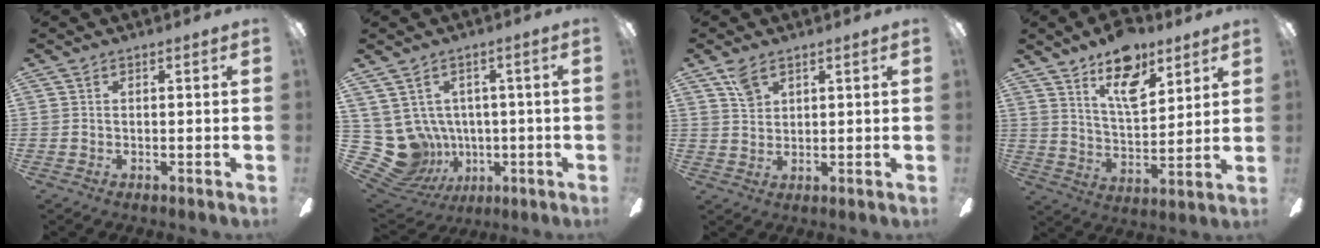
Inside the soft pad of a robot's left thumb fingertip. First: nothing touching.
{"total": 11.0, "force": [-0.3, 10.5, 3.3], "torque": [-0.127, -0.010, 0.010]}
{"total": 4.3, "force": [2.9, 2.3, 2.2], "torque": [-0.035, -0.007, 0.052]}
{"total": 14.3, "force": [9.4, 6.5, 8.7], "torque": [-0.133, -0.040, 0.161]}